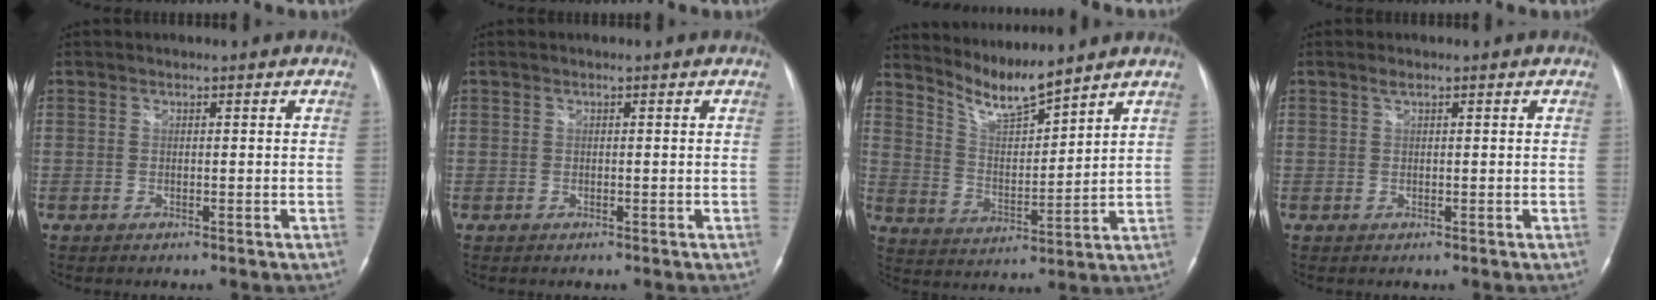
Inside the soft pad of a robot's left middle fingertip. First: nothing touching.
{"total": 0.0}
{"total": 7.6, "force": [7.1, -0.1, 2.5], "torque": [-0.058, -0.010, 0.142]}
{"total": 0.6, "force": [0.5, 0.1, 0.4], "torque": [-0.010, 0.003, 0.009]}